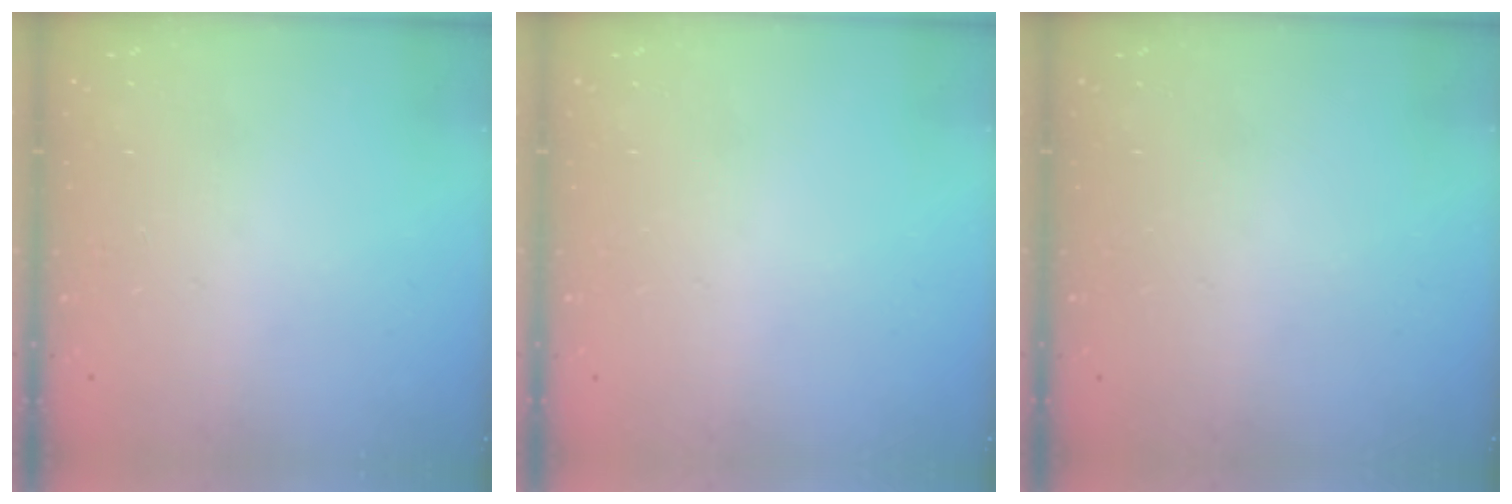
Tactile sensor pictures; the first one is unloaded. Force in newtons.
{"total": 0.0}
{"total": 0.0}